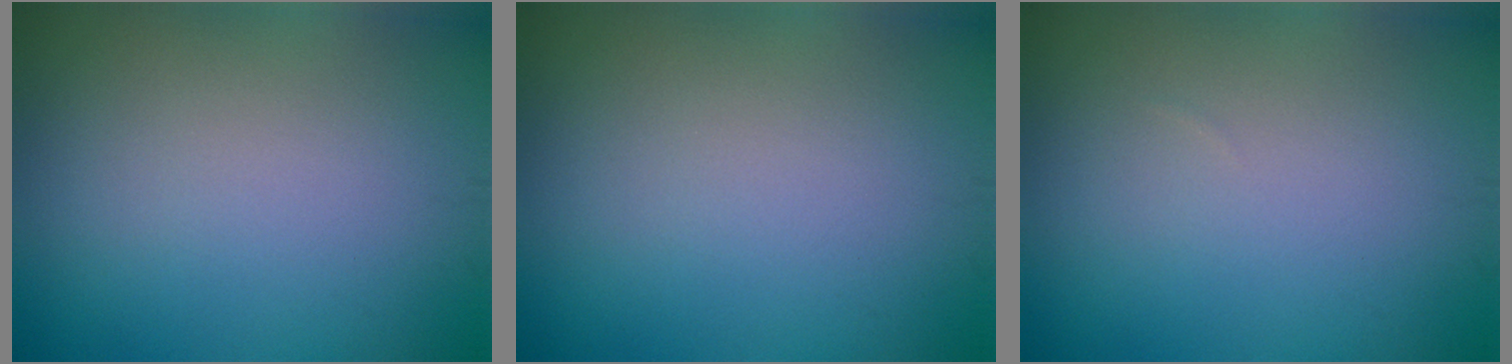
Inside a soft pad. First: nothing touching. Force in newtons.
{"total": 0.0}
{"total": 0.0}